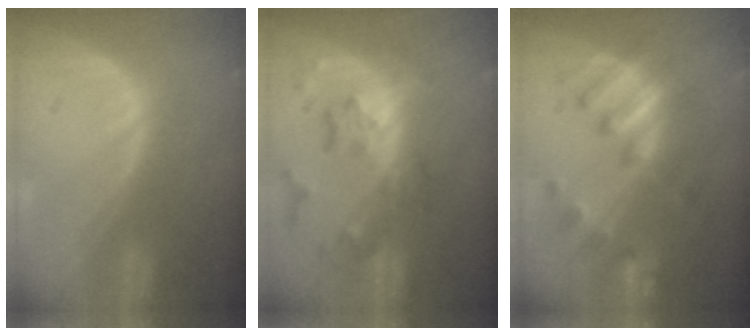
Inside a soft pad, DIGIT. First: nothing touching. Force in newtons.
{"total": 8.4, "press": 7.4, "slide": 4.0}
{"total": 7.7, "press": 7.6, "slide": 1.3}